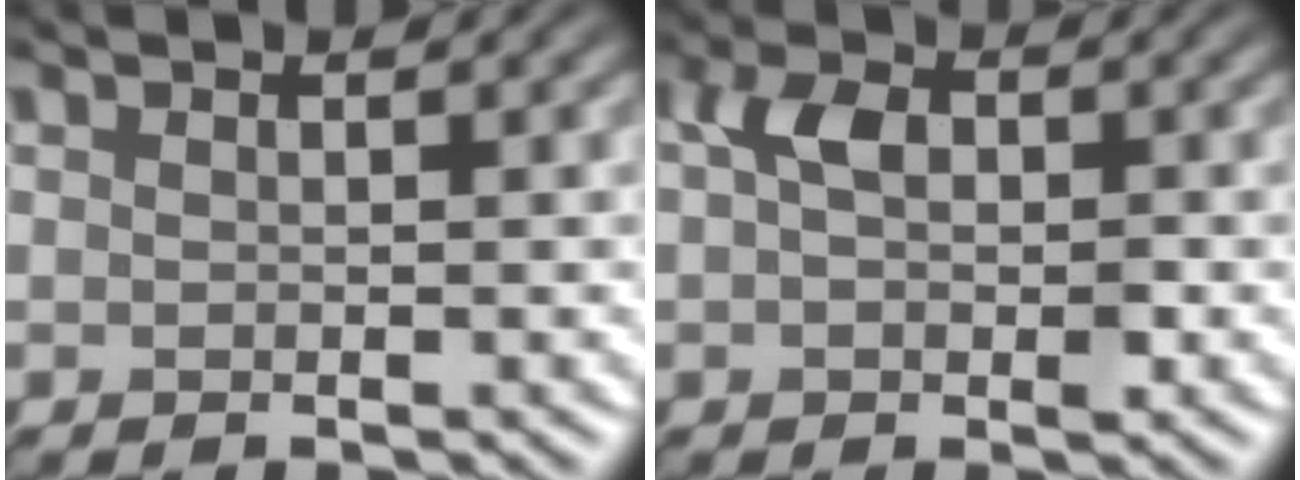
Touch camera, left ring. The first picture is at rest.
{"total": 3.6, "force": [-0.2, 2.4, 2.7], "torque": [-0.049, 0.002, -0.016]}